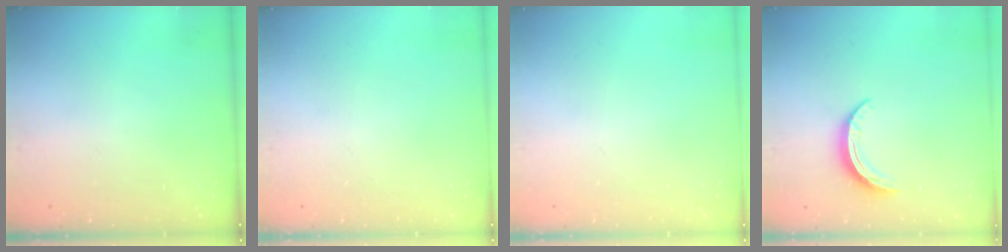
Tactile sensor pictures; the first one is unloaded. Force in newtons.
{"total": 0.0}
{"total": 0.0}
{"total": 6.3, "press": 6.3, "slide": 0.6}